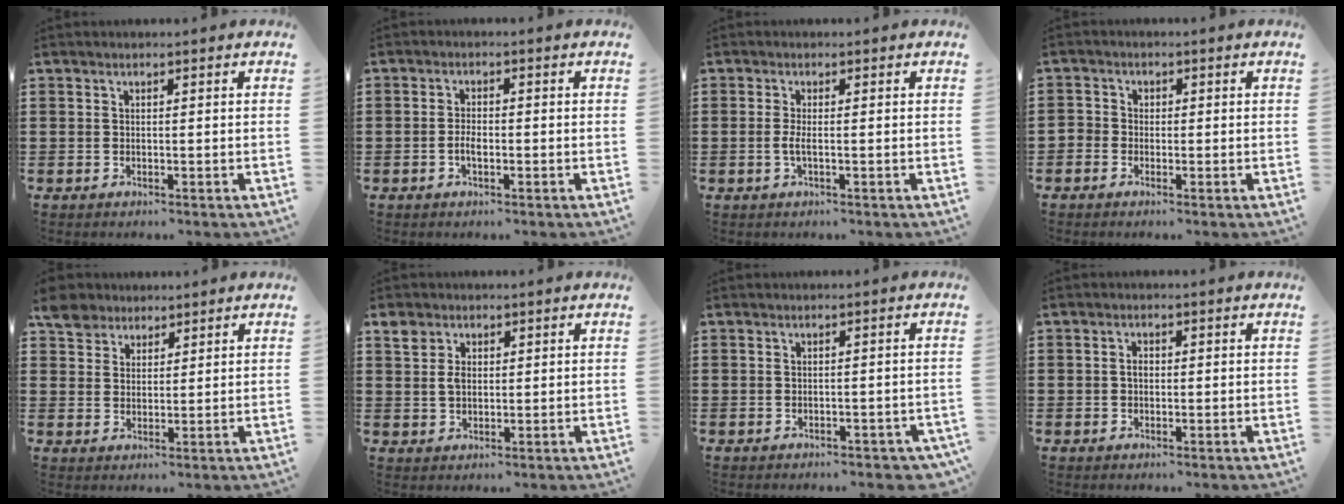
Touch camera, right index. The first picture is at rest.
{"total": 2.2, "force": [-0.7, 1.0, 1.8], "torque": [-0.042, 0.000, -0.016]}
{"total": 1.9, "force": [-0.4, 0.2, 1.8], "torque": [-0.040, -0.003, -0.011]}
{"total": 1.4, "force": [-0.9, 1.1, 0.1], "torque": [-0.006, 0.005, -0.020]}
{"total": 5.3, "force": [4.0, 3.2, 1.1], "torque": [-0.044, 0.008, 0.076]}
{"total": 3.3, "force": [1.2, 2.4, 1.8], "torque": [-0.046, 0.012, 0.020]}
{"total": 1.0, "force": [-0.9, 0.2, 0.4], "torque": [-0.011, -0.003, -0.019]}
{"total": 1.4, "force": [-0.1, 0.8, 1.1], "torque": [-0.022, 0.003, -0.004]}